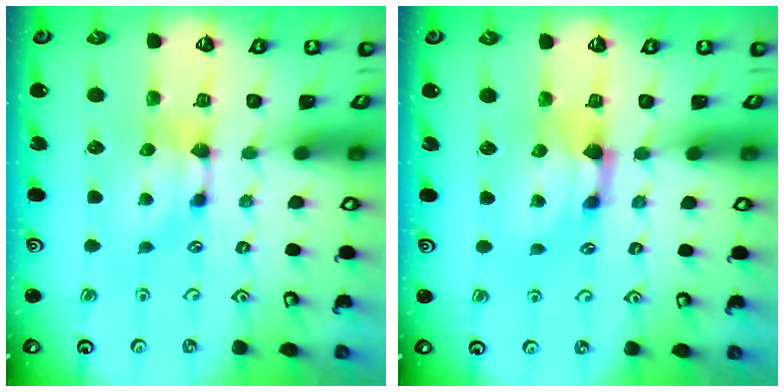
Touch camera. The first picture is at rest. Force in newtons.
{"total": 1.6, "press": 0.9, "slide": 1.3}